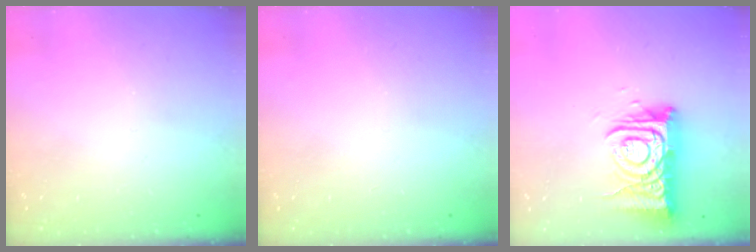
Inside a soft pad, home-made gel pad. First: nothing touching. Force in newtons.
{"total": 0.0}
{"total": 14.2, "press": 14.1, "slide": 1.5}